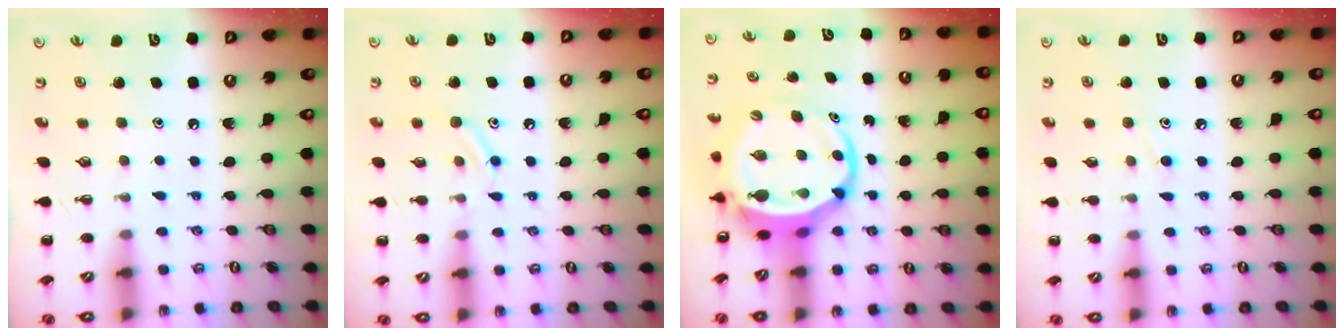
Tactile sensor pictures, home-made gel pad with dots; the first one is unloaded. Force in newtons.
{"total": 9.7, "press": 9.5, "slide": 1.7}
{"total": 7.9, "press": 7.5, "slide": 2.5}
{"total": 7.7, "press": 7.3, "slide": 2.4}